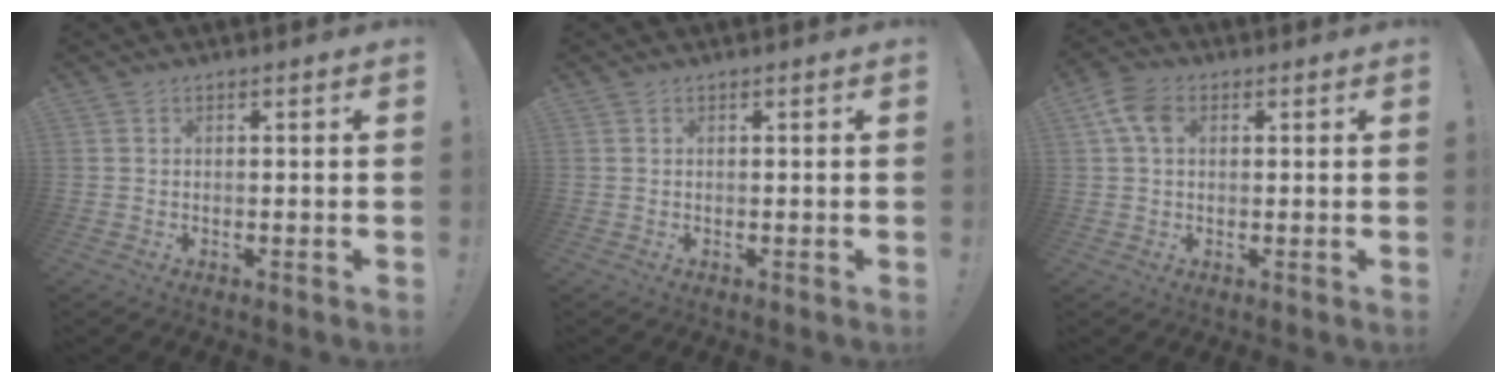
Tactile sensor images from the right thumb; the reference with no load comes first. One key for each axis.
{"total": 0.0}
{"total": 7.1, "fx": 2.1, "fy": 4.6, "fz": 5.0, "tx": -0.096, "ty": 0.007, "tz": 0.044}